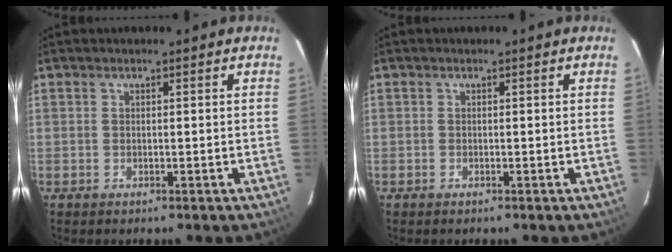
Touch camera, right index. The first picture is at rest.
{"total": 0.0}